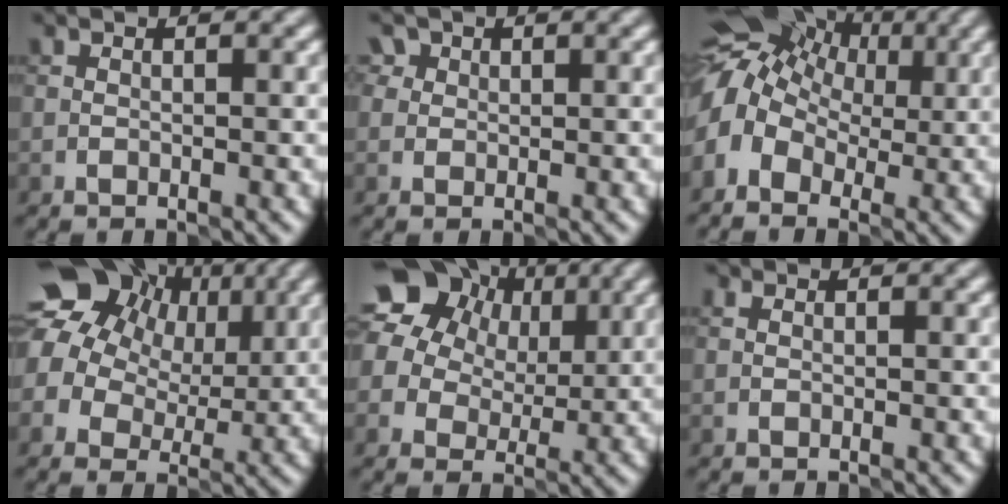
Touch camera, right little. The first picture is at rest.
{"total": 2.8, "force": [1.6, 2.1, 1.0], "torque": [-0.005, 0.017, 0.007]}
{"total": 9.0, "force": [1.7, 6.5, 6.0], "torque": [-0.112, 0.021, 0.019]}
{"total": 13.5, "force": [5.7, 10.0, 7.1], "torque": [-0.145, 0.046, 0.094]}
{"total": 15.2, "force": [7.5, 11.0, 7.3], "torque": [-0.155, 0.040, 0.143]}
{"total": 0.7, "force": [0.2, 0.6, 0.4], "torque": [-0.006, -0.006, -0.011]}